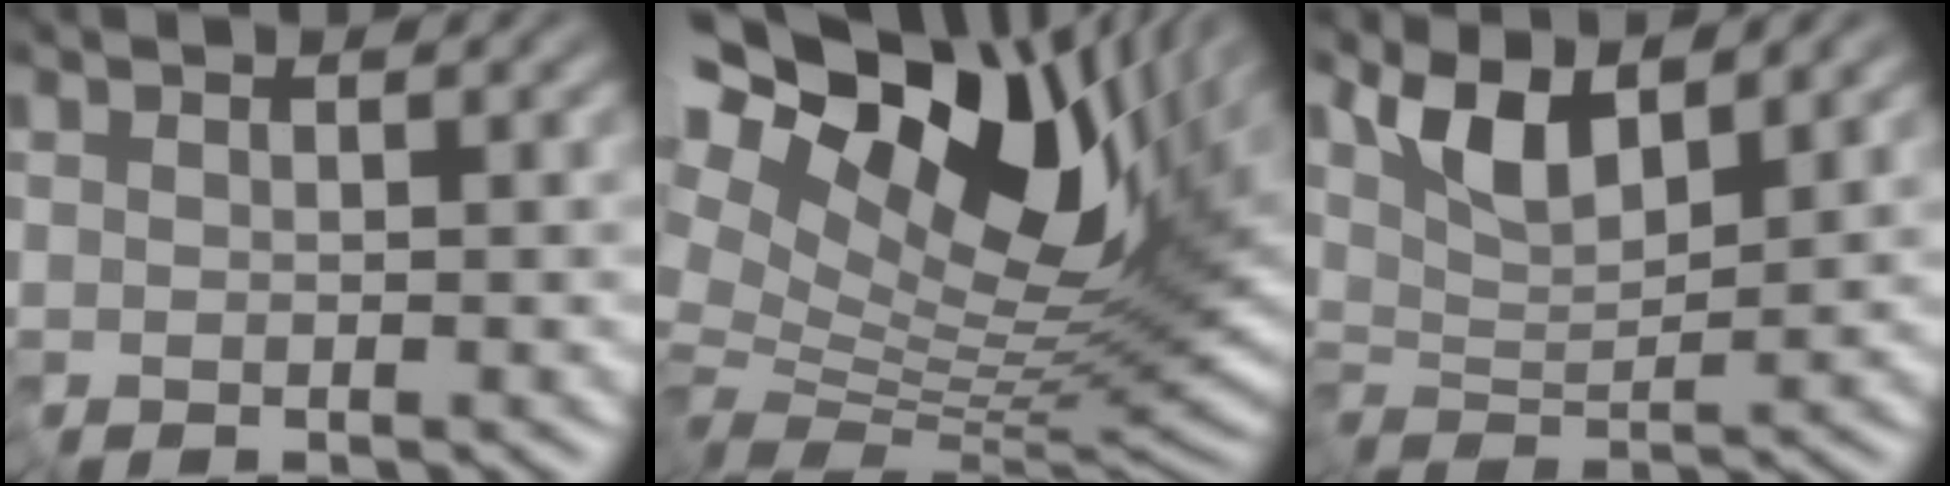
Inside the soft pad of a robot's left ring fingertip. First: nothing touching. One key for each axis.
{"total": 16.1, "fx": 6.5, "fy": 7.8, "fz": 12.5, "tx": -0.256, "ty": 0.034, "tz": 0.109}
{"total": 4.4, "fx": 2.9, "fy": 0.6, "fz": 3.3, "tx": -0.068, "ty": -0.003, "tz": 0.054}